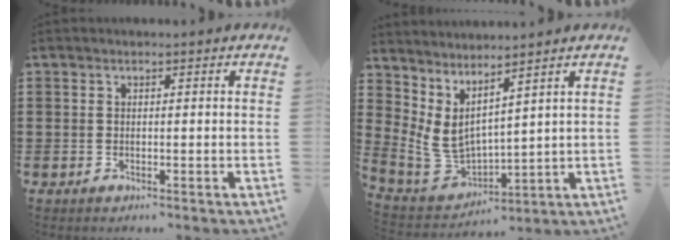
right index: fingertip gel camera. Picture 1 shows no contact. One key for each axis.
{"total": 4.6, "fx": 2.8, "fy": 2.8, "fz": 2.5, "tx": -0.096, "ty": -0.037, "tz": 0.043}